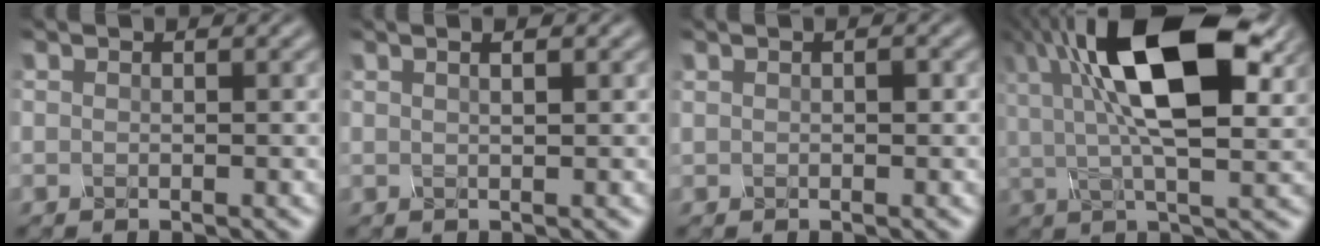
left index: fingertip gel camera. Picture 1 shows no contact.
{"total": 2.4, "force": [1.3, 1.0, 1.7], "torque": [-0.009, 0.010, -0.005]}
{"total": 0.7, "force": [0.2, 0.4, 0.5], "torque": [-0.009, 0.002, 0.003]}
{"total": 14.0, "force": [5.0, 5.2, 12.0], "torque": [-0.198, 0.010, 0.074]}